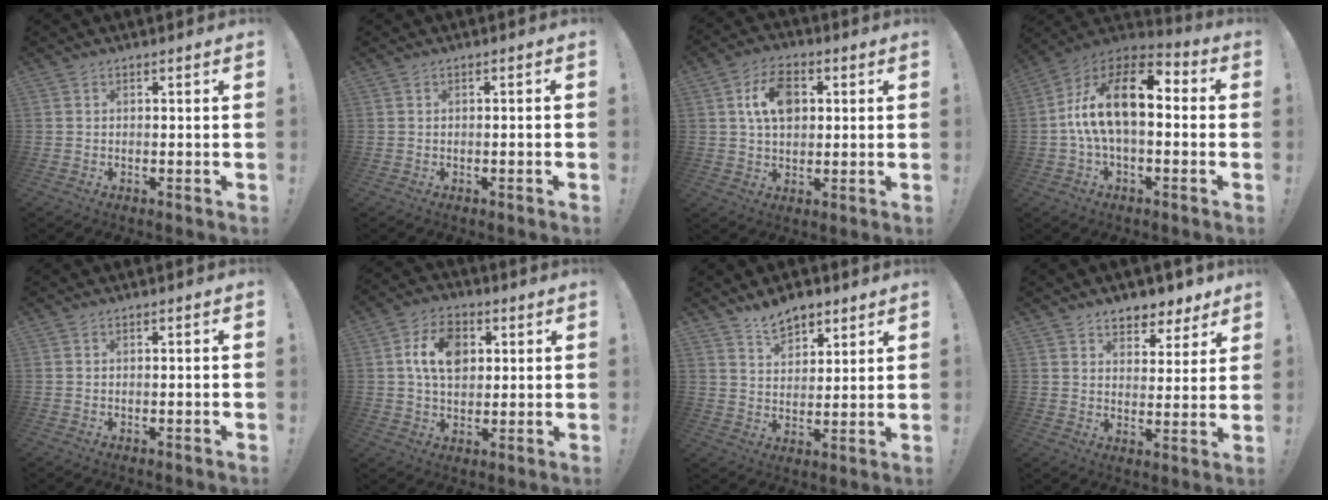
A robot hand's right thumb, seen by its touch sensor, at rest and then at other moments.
{"total": 0.8, "force": [-0.5, -0.2, 0.5], "torque": [-0.008, 0.000, -0.009]}
{"total": 10.5, "force": [2.6, 7.0, 7.4], "torque": [-0.116, 0.010, 0.049]}
{"total": 17.8, "force": [2.1, 8.5, 15.6], "torque": [-0.281, -0.003, 0.034]}
{"total": 0.5, "force": [-0.4, -0.2, 0.3], "torque": [-0.005, -0.001, -0.007]}
{"total": 11.7, "force": [2.9, 8.2, 7.8], "torque": [-0.126, 0.006, 0.052]}
{"total": 7.6, "force": [6.0, 4.0, 2.5], "torque": [-0.037, -0.034, 0.112]}
{"total": 6.8, "force": [5.5, 3.6, 1.6], "torque": [-0.016, -0.046, 0.101]}